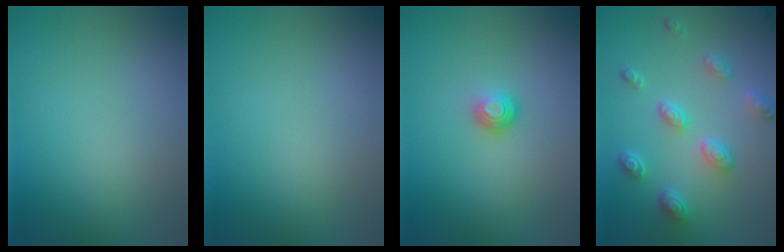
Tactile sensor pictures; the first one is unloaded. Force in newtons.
{"total": 0.0}
{"total": 1.8, "press": 1.2, "slide": 1.4}
{"total": 4.5, "press": 3.7, "slide": 2.6}